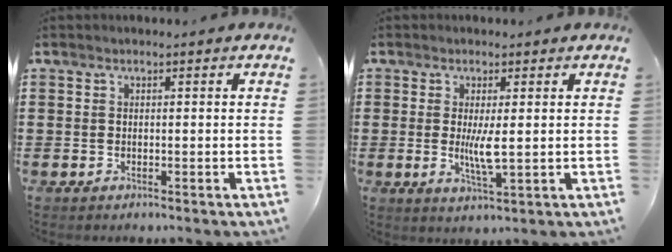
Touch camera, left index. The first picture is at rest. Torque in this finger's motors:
{"motor_torque": [1.00, 0.01, 0.44, 0.09]}